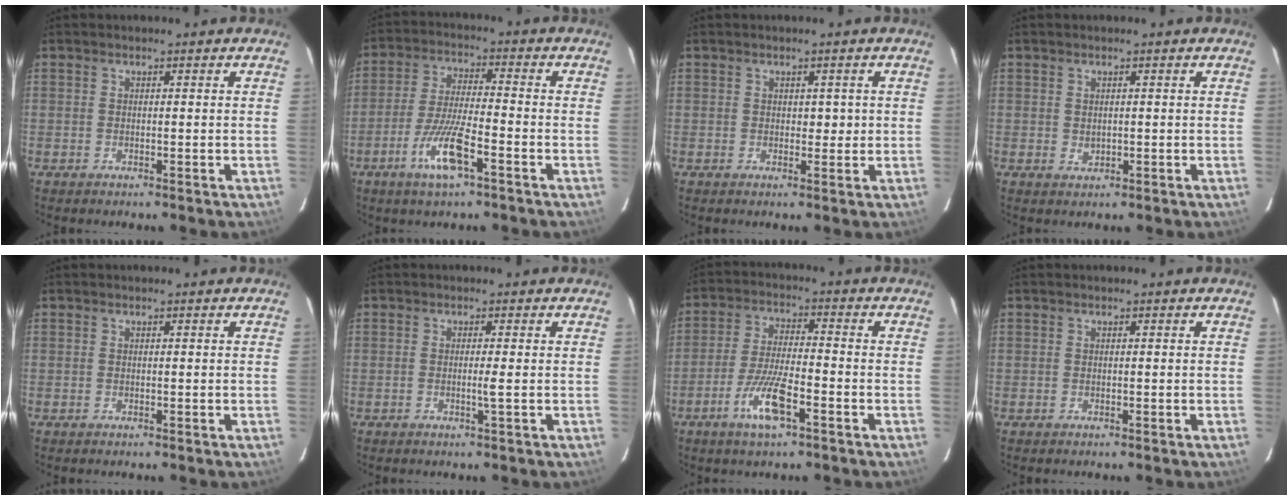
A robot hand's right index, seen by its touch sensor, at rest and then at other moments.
{"total": 9.4, "force": [-4.6, 1.4, 8.1], "torque": [-0.162, -0.010, -0.086]}
{"total": 2.1, "force": [0.2, 1.4, 1.6], "torque": [-0.024, 0.006, 0.007]}
{"total": 1.3, "force": [0.0, 1.0, 0.8], "torque": [-0.016, -0.001, 0.005]}
{"total": 0.0}
{"total": 1.5, "force": [-0.3, -0.3, 1.4], "torque": [-0.029, -0.002, -0.007]}
{"total": 8.6, "force": [-4.3, 1.5, 7.3], "torque": [-0.148, -0.008, -0.079]}
{"total": 0.0}